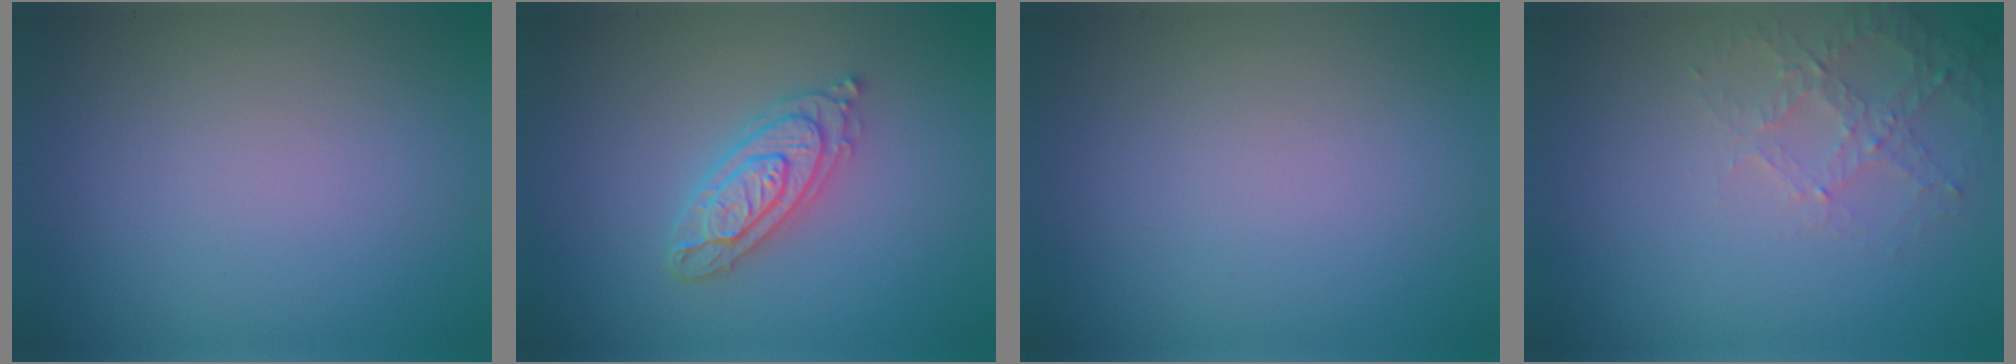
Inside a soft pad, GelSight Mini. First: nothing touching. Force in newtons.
{"total": 3.7, "press": 3.7, "slide": 0.6}
{"total": 0.0}
{"total": 2.6, "press": 2.5, "slide": 0.8}